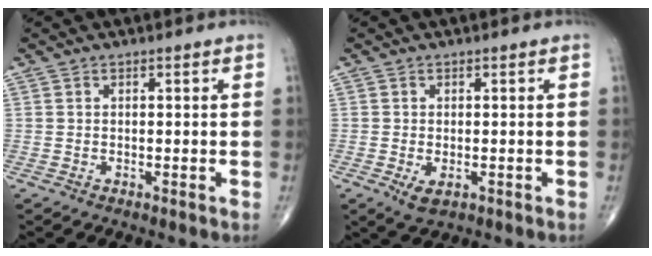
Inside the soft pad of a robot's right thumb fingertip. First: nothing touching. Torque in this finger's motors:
{"motor_torque": [-0.38, 0.07, 0.18, 0.15, 0.07]}